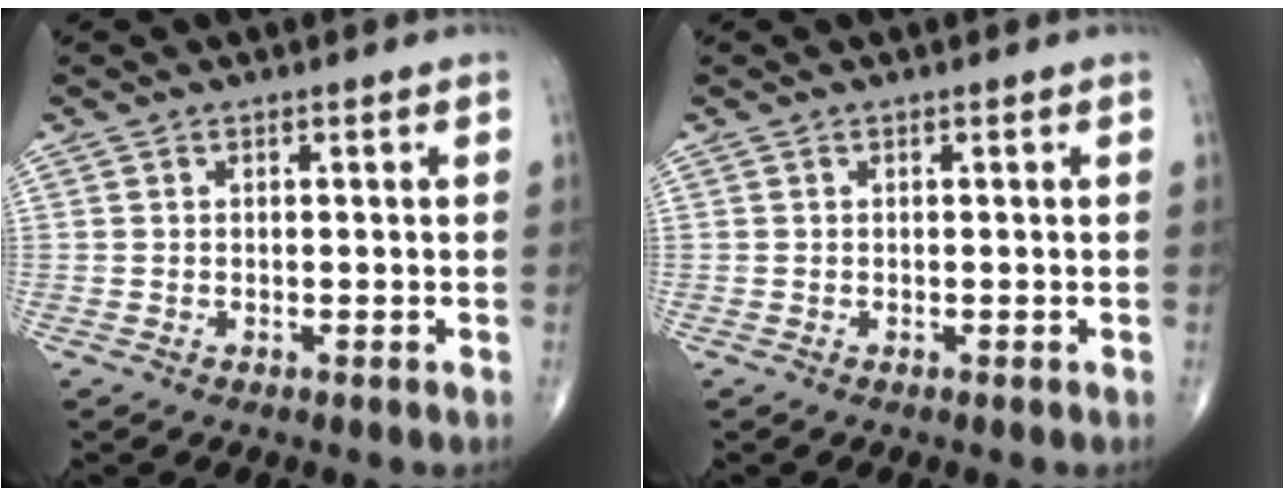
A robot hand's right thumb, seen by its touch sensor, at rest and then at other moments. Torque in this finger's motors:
{"motor_torque": [-0.01, 0.01, 0.02, -0.02, 0.01]}